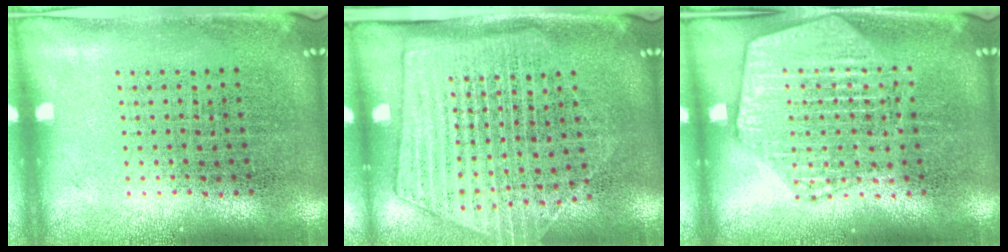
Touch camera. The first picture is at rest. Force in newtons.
{"total": 1.7, "press": 1.5, "slide": 0.8}
{"total": 1.9, "press": 1.9, "slide": 0.2}